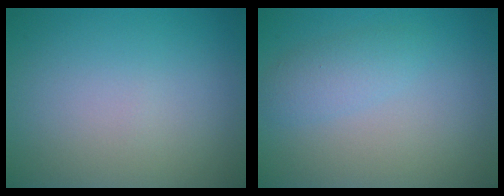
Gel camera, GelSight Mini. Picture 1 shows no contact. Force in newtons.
{"total": 2.0, "press": 2.0, "slide": 0.1}